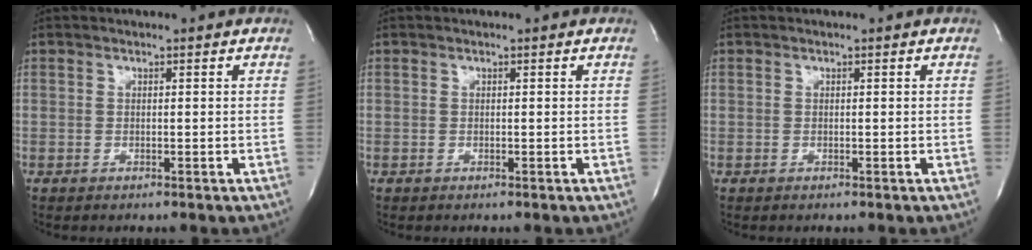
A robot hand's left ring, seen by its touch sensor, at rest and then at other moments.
{"total": 0.0}
{"total": 0.0}